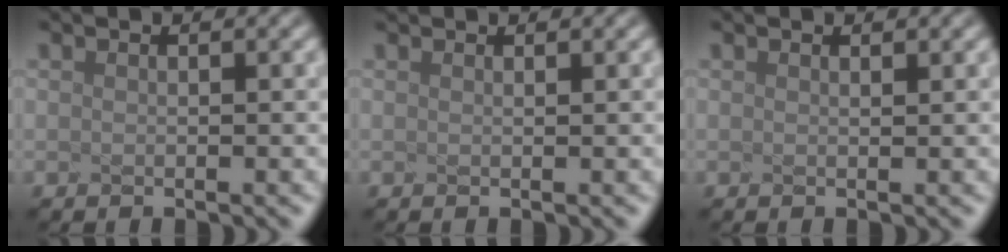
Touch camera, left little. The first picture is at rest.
{"total": 1.0, "force": [0.8, 0.4, 0.4], "torque": [0.003, 0.014, -0.002]}
{"total": 0.5, "force": [0.5, 0.1, 0.3], "torque": [0.003, 0.005, -0.004]}